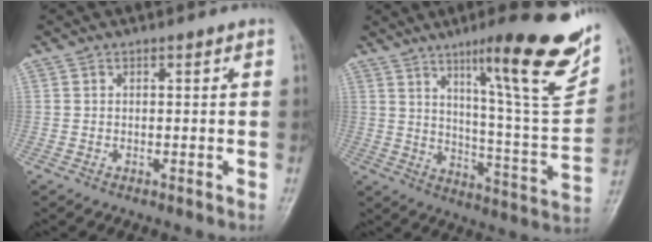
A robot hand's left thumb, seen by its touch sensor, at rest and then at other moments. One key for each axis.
{"total": 23.2, "fx": 12.8, "fy": 3.8, "fz": 19.0, "tx": -0.240, "ty": -0.053, "tz": 0.192}